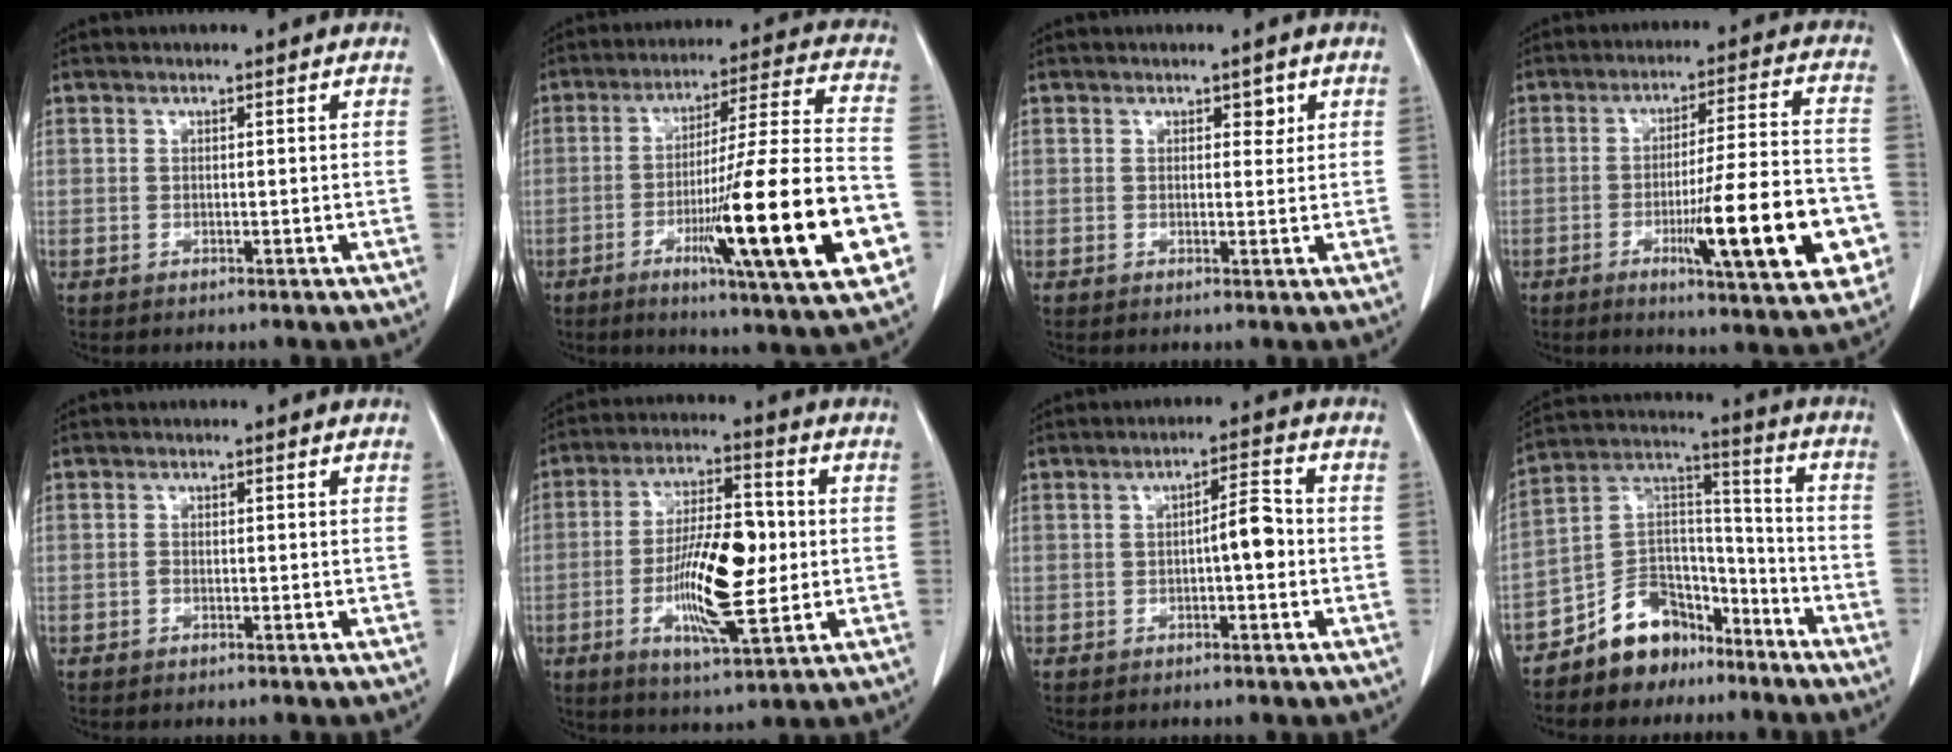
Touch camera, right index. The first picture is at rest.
{"total": 22.1, "force": [-6.9, 0.3, 21.0], "torque": [-0.301, -0.014, -0.106]}
{"total": 1.5, "force": [0.8, 0.9, 0.9], "torque": [-0.008, -0.003, 0.011]}
{"total": 16.6, "force": [-5.3, 1.9, 15.7], "torque": [-0.209, -0.001, -0.070]}
{"total": 0.6, "force": [-0.3, 0.3, 0.4], "torque": [-0.007, 0.002, -0.007]}
{"total": 13.8, "force": [-1.8, 3.6, 13.2], "torque": [-0.242, 0.001, -0.031]}
{"total": 4.3, "force": [-0.7, 0.9, 4.2], "torque": [-0.061, 0.013, -0.011]}
{"total": 11.6, "force": [-8.7, 6.8, 3.7], "torque": [-0.075, 0.058, -0.155]}